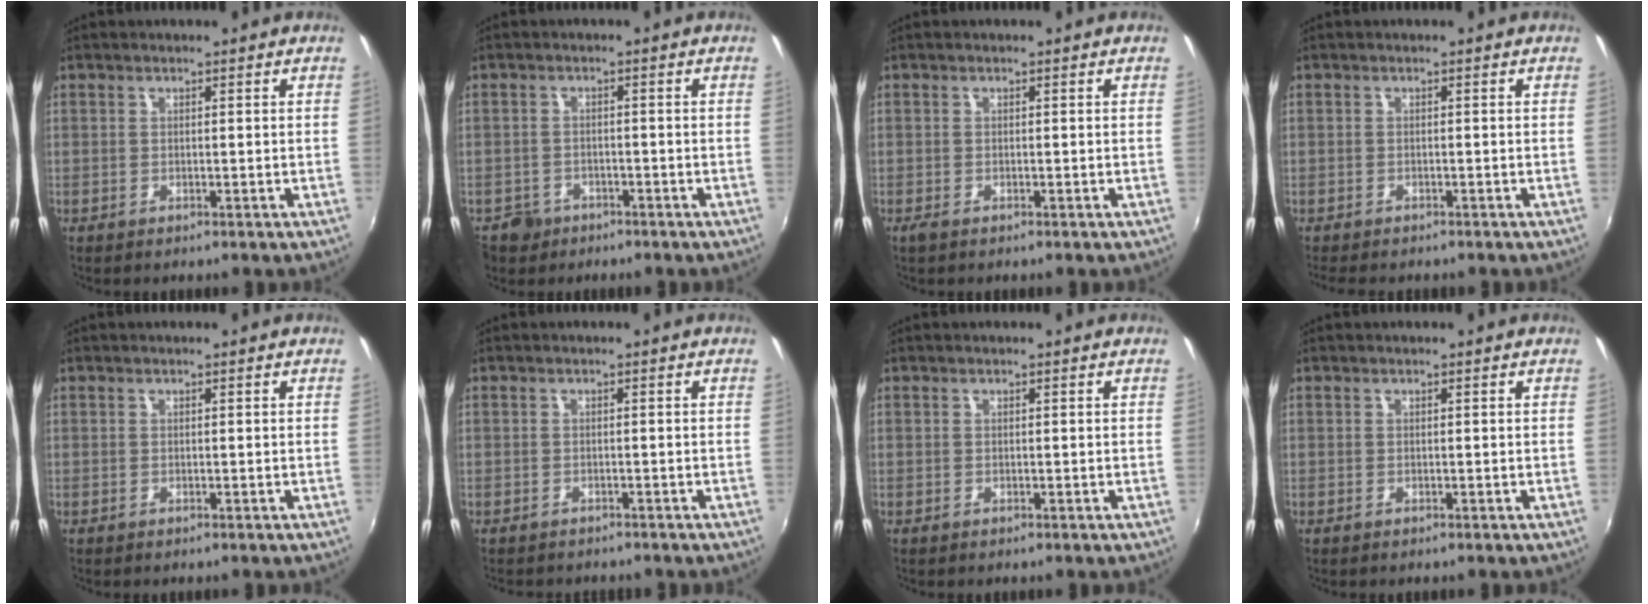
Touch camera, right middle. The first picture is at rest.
{"total": 4.3, "force": [-2.6, 3.3, 0.7], "torque": [-0.028, 0.005, -0.040]}
{"total": 0.8, "force": [-0.5, 0.3, 0.5], "torque": [-0.010, -0.003, -0.011]}
{"total": 2.9, "force": [-2.5, 1.0, 1.1], "torque": [-0.030, -0.012, -0.042]}
{"total": 0.0}
{"total": 1.8, "force": [-1.7, 0.8, 0.3], "torque": [-0.012, -0.004, -0.024]}
{"total": 0.0}
{"total": 0.0}